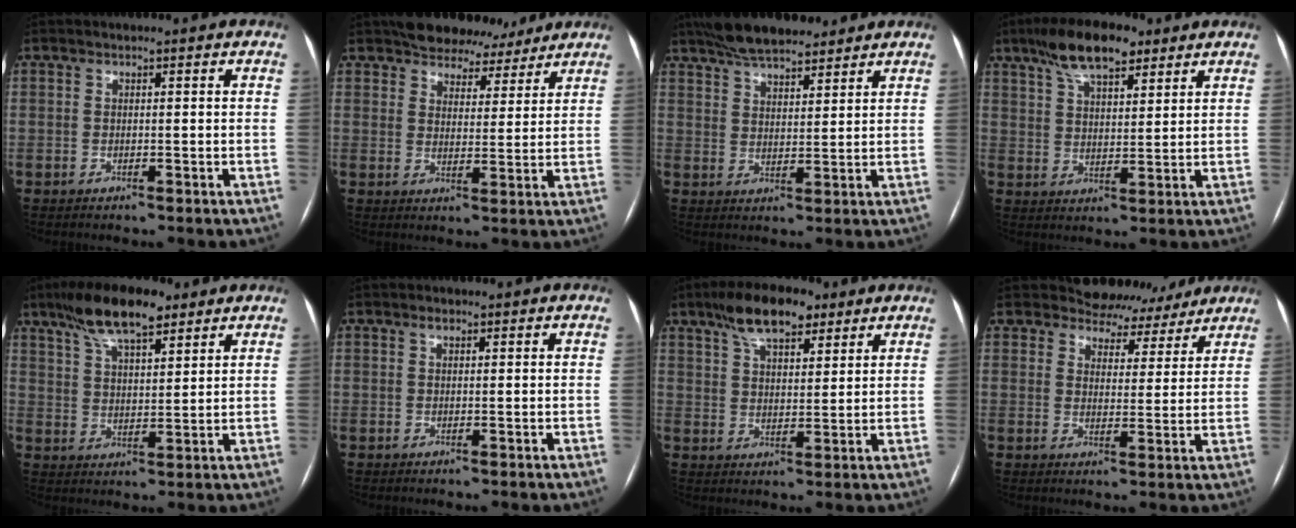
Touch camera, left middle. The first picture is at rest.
{"total": 10.4, "force": [8.7, 5.0, 2.8], "torque": [-0.026, 0.015, 0.118]}
{"total": 12.1, "force": [9.9, 3.7, 5.8], "torque": [-0.104, 0.031, 0.171]}
{"total": 10.6, "force": [7.2, 3.9, 6.7], "torque": [-0.124, 0.017, 0.126]}
{"total": 11.4, "force": [8.0, 3.6, 7.3], "torque": [-0.139, 0.018, 0.142]}
{"total": 1.1, "force": [0.6, 0.8, 0.5], "torque": [-0.012, 0.005, 0.010]}
{"total": 10.3, "force": [6.9, 4.2, 6.4], "torque": [-0.118, 0.018, 0.120]}
{"total": 9.8, "force": [8.6, 4.7, -0.1], "torque": [0.025, 0.001, 0.095]}